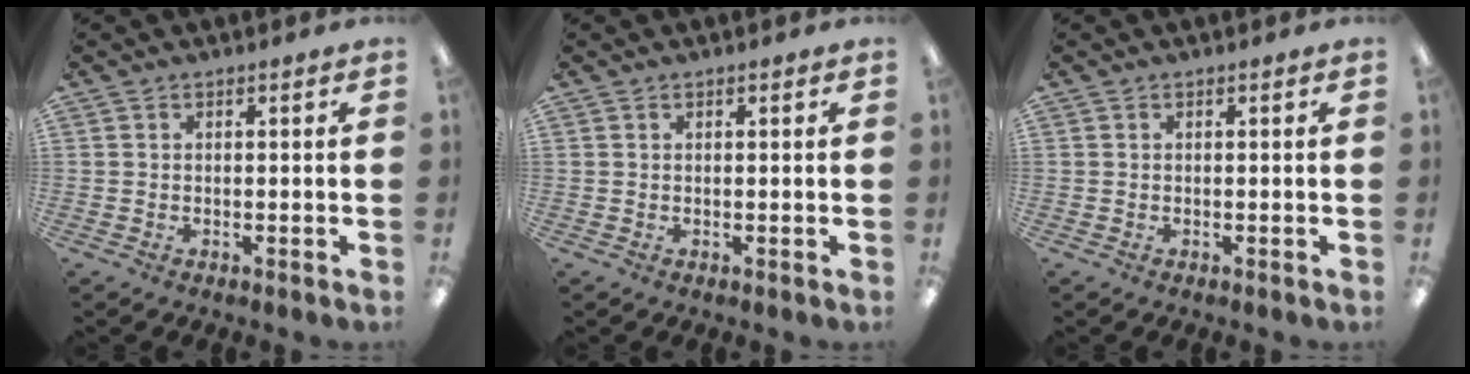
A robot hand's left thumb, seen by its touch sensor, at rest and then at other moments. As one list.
[{"total": 0.0}, {"total": 0.0}]